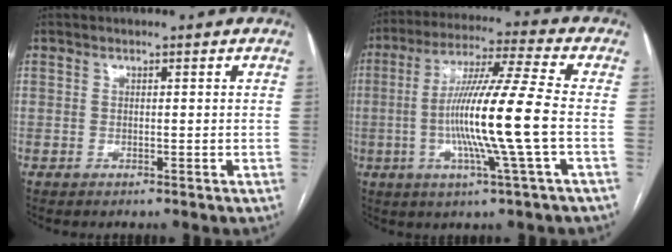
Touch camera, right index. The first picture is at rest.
{"total": 14.3, "force": [-2.3, -1.5, 14.0], "torque": [-0.259, -0.006, -0.048]}